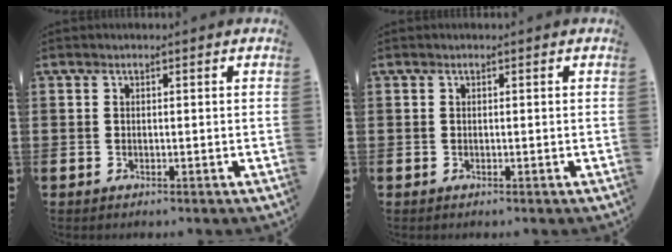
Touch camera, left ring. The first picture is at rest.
{"total": 0.0}